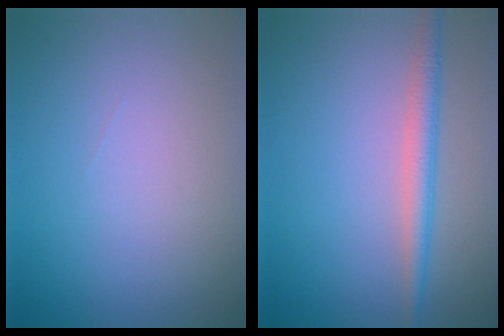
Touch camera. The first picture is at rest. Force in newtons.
{"total": 2.5, "press": 2.5, "slide": 0.0}